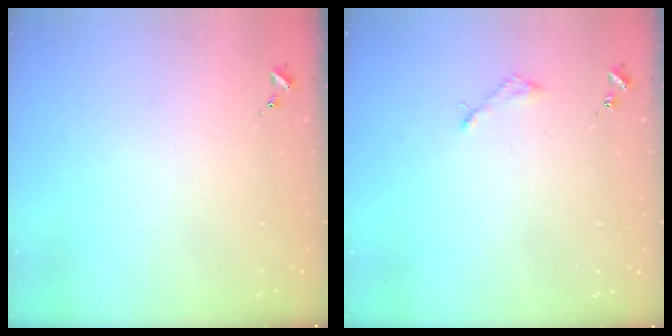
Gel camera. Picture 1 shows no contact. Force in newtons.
{"total": 2.2, "press": 2.2, "slide": 0.2}